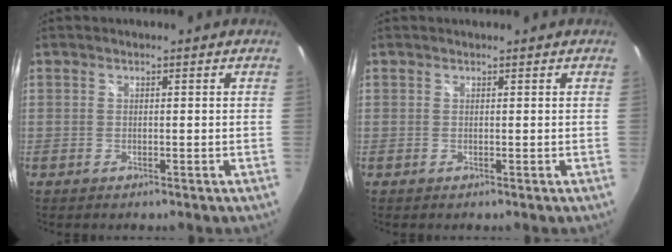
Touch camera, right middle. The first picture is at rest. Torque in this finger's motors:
{"motor_torque": [-0.54, -0.68, -0.02, 0.00]}